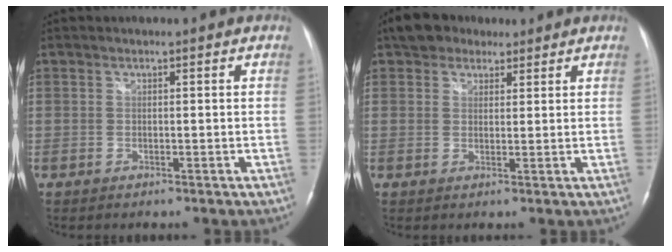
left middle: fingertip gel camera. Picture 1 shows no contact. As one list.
[{"total": 5.3, "force": [3.8, 3.3, 1.6], "torque": [-0.034, 0.023, 0.070]}]